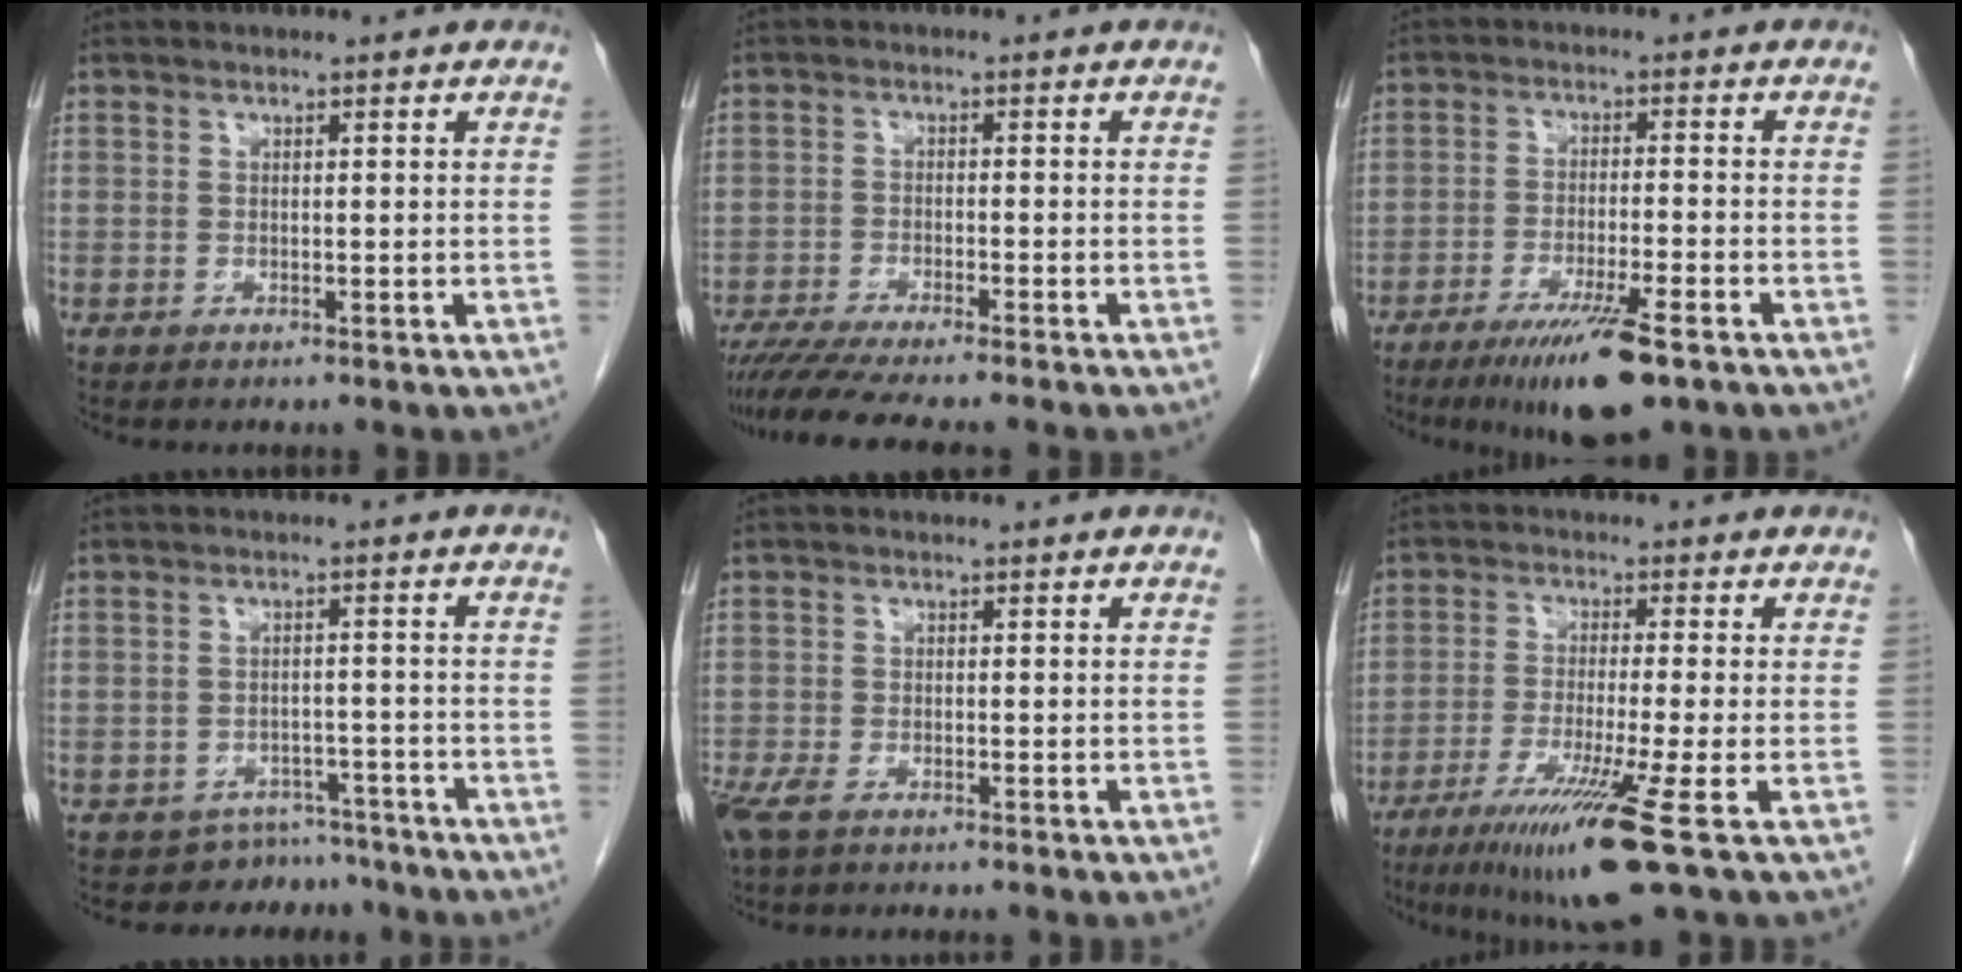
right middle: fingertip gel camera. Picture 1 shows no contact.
{"total": 9.7, "force": [-8.3, -0.2, 4.9], "torque": [-0.067, -0.022, -0.129]}
{"total": 10.1, "force": [-6.5, 1.0, 7.6], "torque": [-0.133, -0.025, -0.104]}
{"total": 5.6, "force": [-5.0, 2.2, -1.4], "torque": [0.021, 0.024, -0.066]}
{"total": 4.3, "force": [-3.0, 1.5, 2.7], "torque": [-0.063, -0.012, -0.051]}
{"total": 11.5, "force": [-6.2, -1.3, 9.6], "torque": [-0.176, -0.040, -0.107]}